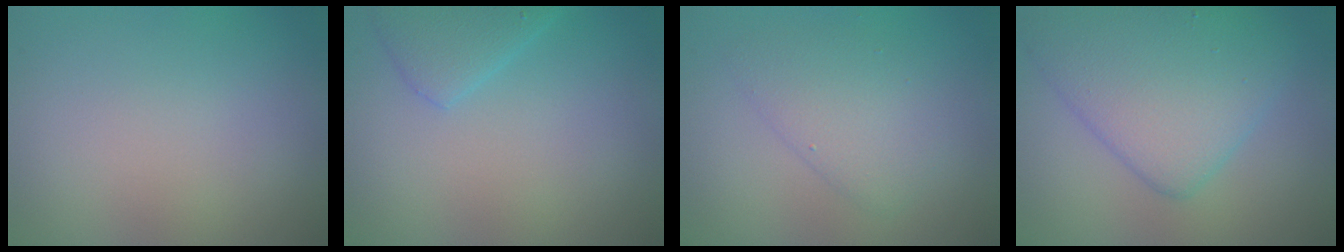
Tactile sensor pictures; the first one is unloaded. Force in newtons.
{"total": 2.4, "press": 2.4, "slide": 0.2}
{"total": 3.0, "press": 3.0, "slide": 0.3}
{"total": 6.6, "press": 6.6, "slide": 0.2}